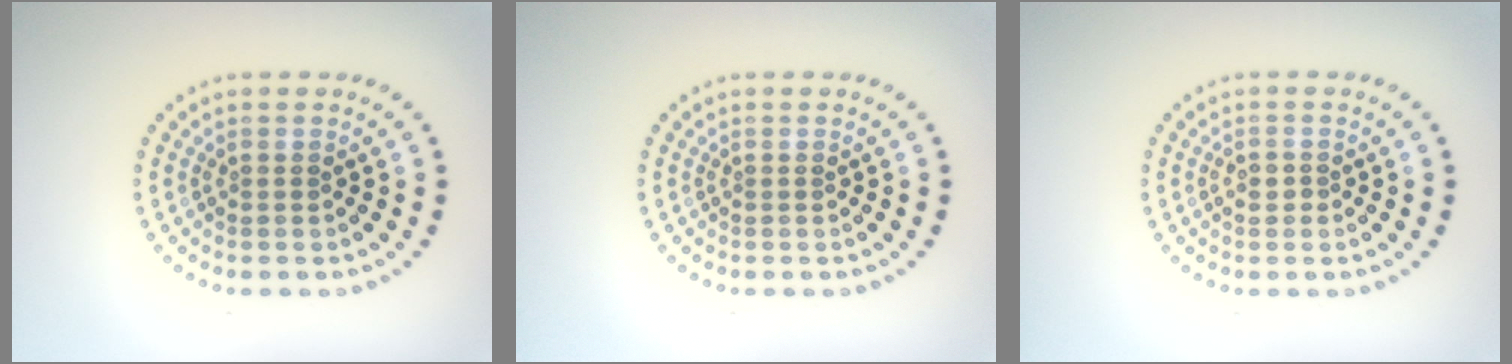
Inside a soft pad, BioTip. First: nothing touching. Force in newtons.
{"total": 0.0}
{"total": 0.6, "press": 0.6, "slide": 0.1}